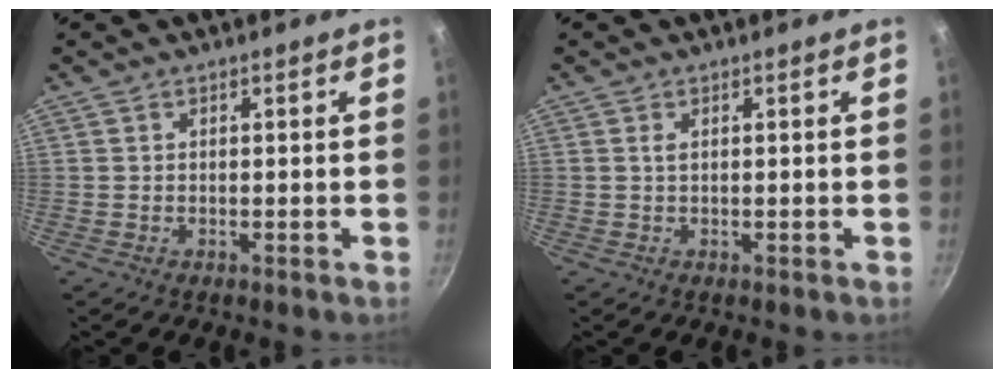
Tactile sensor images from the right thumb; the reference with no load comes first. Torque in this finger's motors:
{"motor_torque": [0.14, 0.08, 0.36, 0.04, 0.05]}